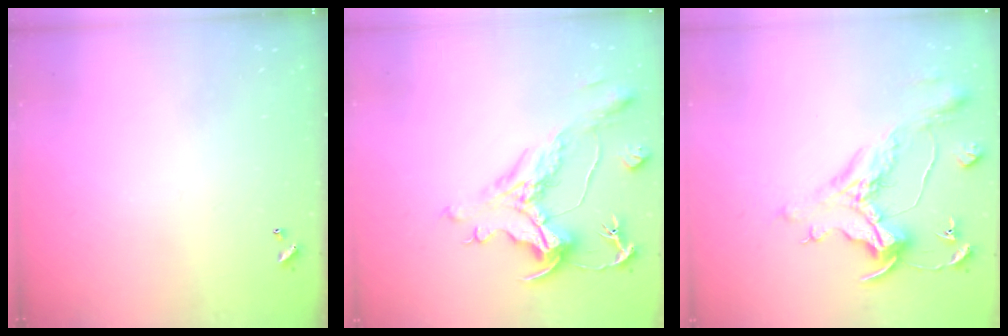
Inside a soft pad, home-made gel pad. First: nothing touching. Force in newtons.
{"total": 1.9, "press": 0.8, "slide": 1.8}
{"total": 1.5, "press": 0.8, "slide": 1.2}